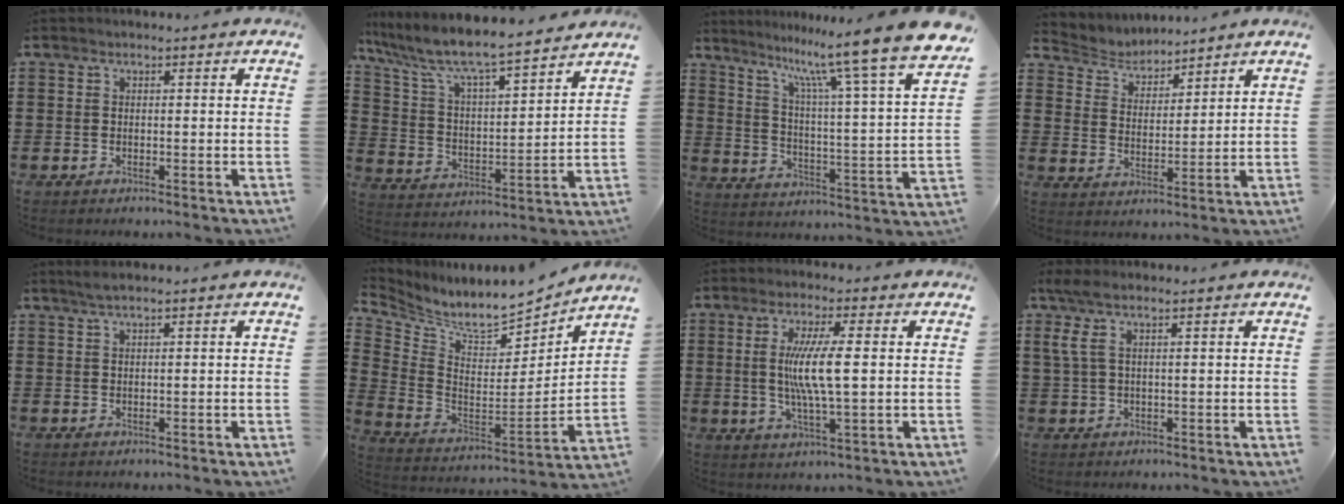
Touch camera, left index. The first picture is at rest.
{"total": 7.0, "force": [6.4, 0.6, 2.7], "torque": [-0.085, -0.049, 0.104]}
{"total": 11.8, "force": [10.0, -1.2, 6.1], "torque": [-0.123, -0.093, 0.151]}
{"total": 4.1, "force": [4.0, 0.9, -0.2], "torque": [-0.018, -0.018, 0.070]}
{"total": 1.4, "force": [1.0, -0.1, 1.1], "torque": [-0.021, 0.001, 0.018]}
{"total": 7.1, "force": [6.6, 1.0, 2.5], "torque": [-0.077, -0.066, 0.106]}
{"total": 7.8, "force": [0.8, 0.8, 7.7], "torque": [-0.150, -0.004, 0.007]}
{"total": 2.8, "force": [1.1, 0.4, 2.6], "torque": [-0.070, -0.009, 0.015]}